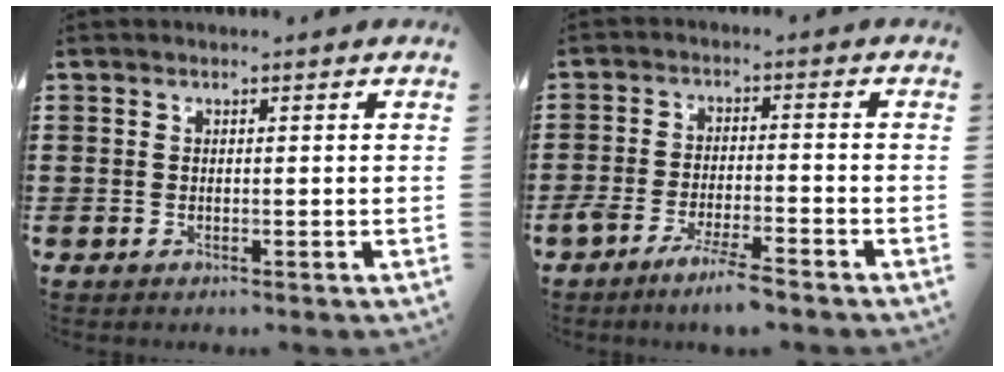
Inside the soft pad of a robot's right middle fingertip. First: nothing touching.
{"total": 5.4, "force": [-4.3, 0.2, 3.3], "torque": [-0.065, -0.009, -0.080]}